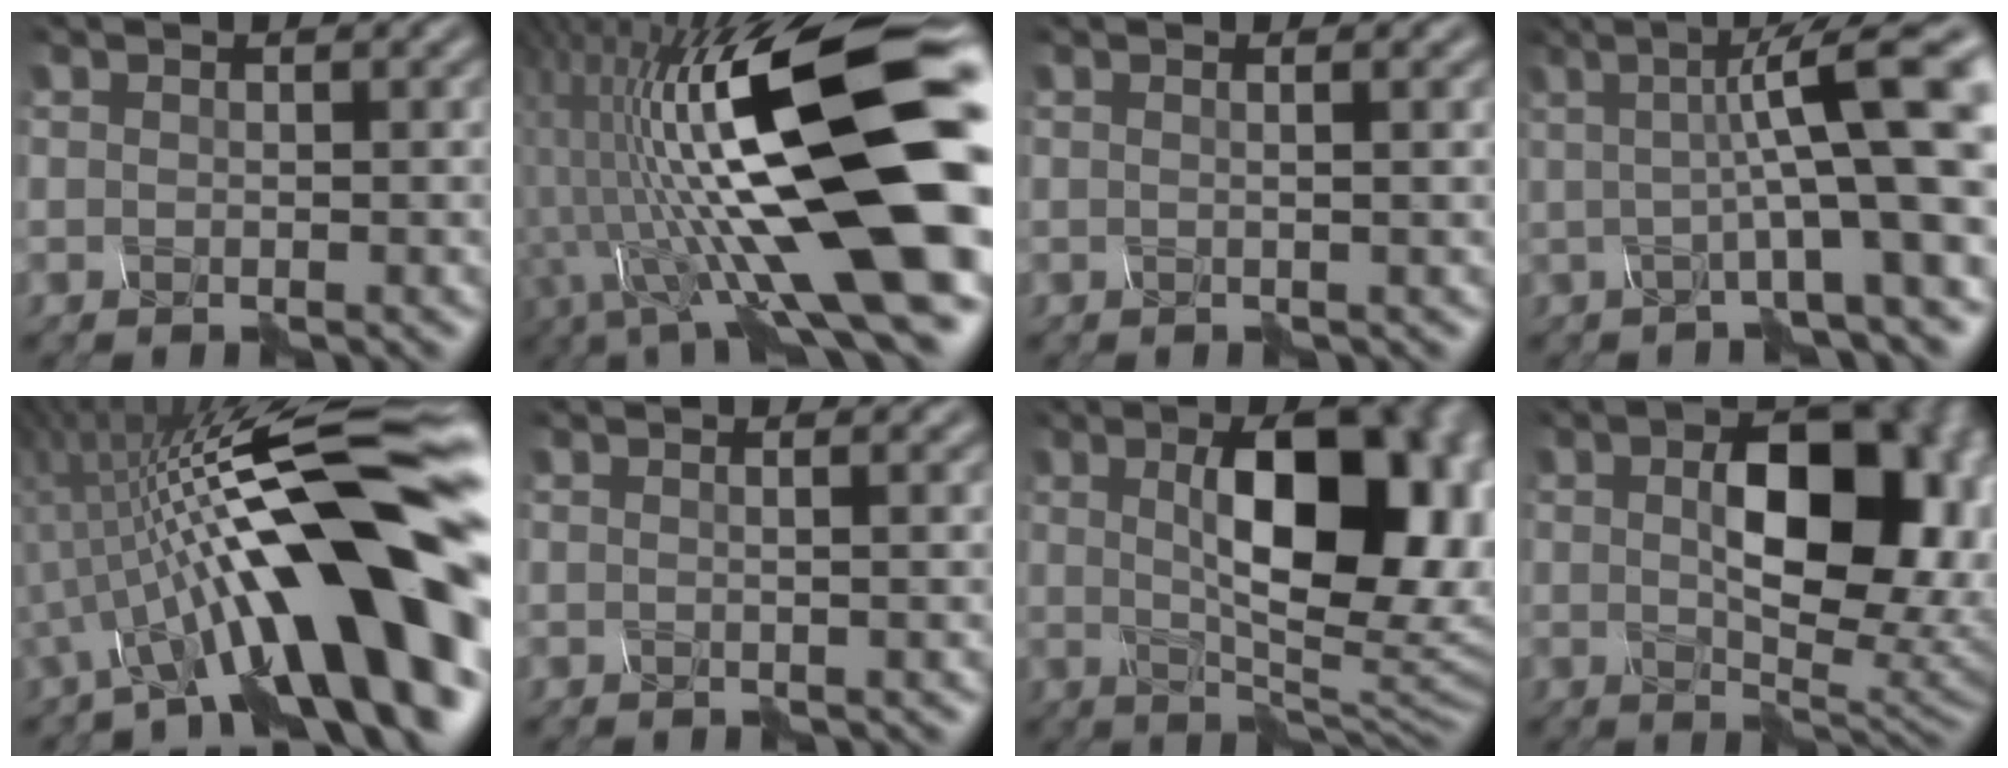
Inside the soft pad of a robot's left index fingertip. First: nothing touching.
{"total": 17.0, "force": [-1.1, 5.8, 15.9], "torque": [-0.268, 0.025, -0.007]}
{"total": 2.5, "force": [0.7, 1.2, 2.1], "torque": [-0.017, 0.033, -0.012]}
{"total": 8.9, "force": [0.3, 1.4, 8.7], "torque": [-0.129, 0.015, 0.018]}
{"total": 15.8, "force": [-4.4, 3.6, 14.8], "torque": [-0.202, 0.037, -0.062]}
{"total": 2.2, "force": [0.6, 1.1, 1.8], "torque": [-0.013, 0.029, -0.012]}
{"total": 13.1, "force": [1.5, 5.7, 11.7], "torque": [-0.140, 0.020, 0.035]}
{"total": 10.8, "force": [0.8, 5.8, 9.0], "torque": [-0.133, 0.002, 0.037]}